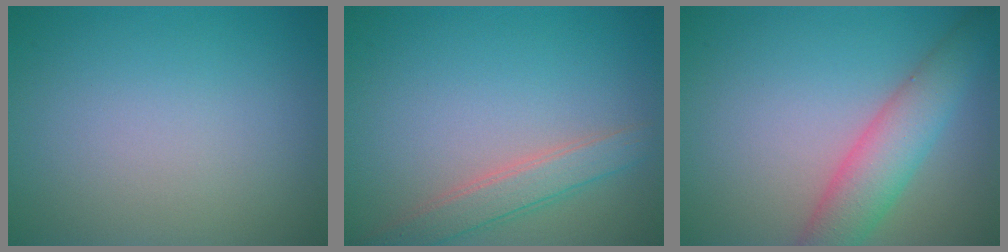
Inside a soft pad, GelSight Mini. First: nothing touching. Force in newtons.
{"total": 2.9, "press": 2.9, "slide": 0.2}
{"total": 4.9, "press": 4.9, "slide": 0.3}